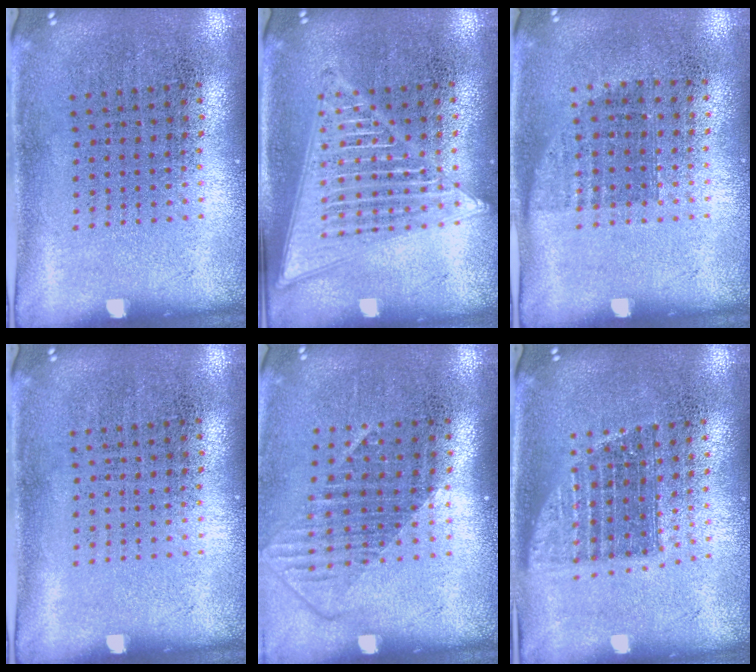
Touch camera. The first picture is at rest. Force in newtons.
{"total": 2.9, "press": 2.8, "slide": 0.4}
{"total": 0.8, "press": 0.6, "slide": 0.4}
{"total": 0.0}
{"total": 1.3, "press": 1.0, "slide": 0.9}
{"total": 1.3, "press": 1.1, "slide": 0.7}